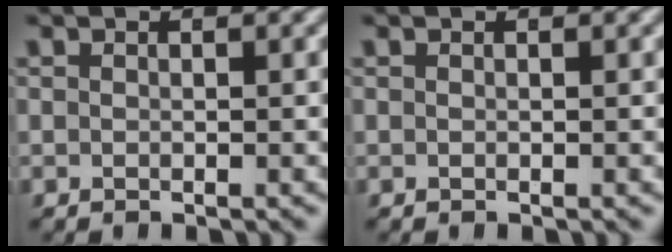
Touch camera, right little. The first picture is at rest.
{"total": 0.0}